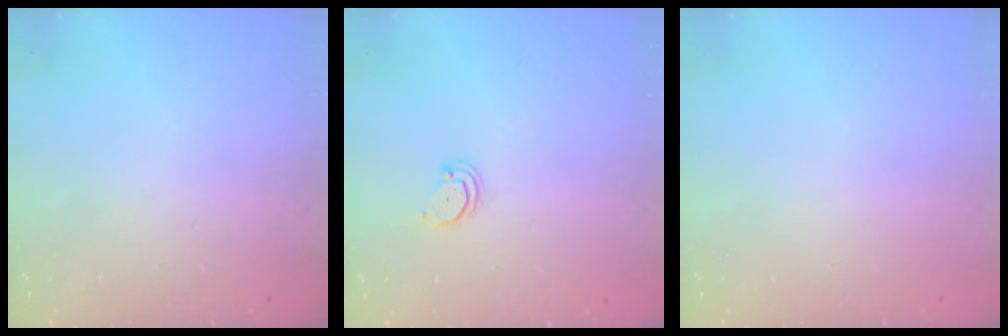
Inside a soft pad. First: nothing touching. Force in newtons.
{"total": 1.5, "press": 1.5, "slide": 0.2}
{"total": 0.0}